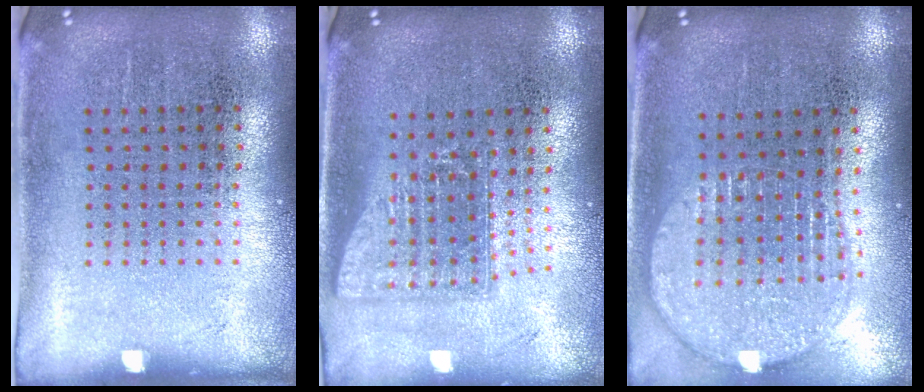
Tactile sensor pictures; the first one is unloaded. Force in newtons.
{"total": 1.7, "press": 1.3, "slide": 1.0}
{"total": 1.9, "press": 1.6, "slide": 1.0}